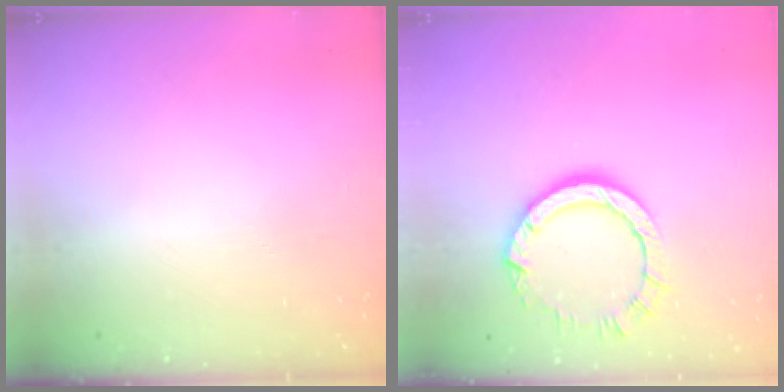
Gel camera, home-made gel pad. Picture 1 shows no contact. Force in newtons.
{"total": 9.7, "press": 9.6, "slide": 0.7}